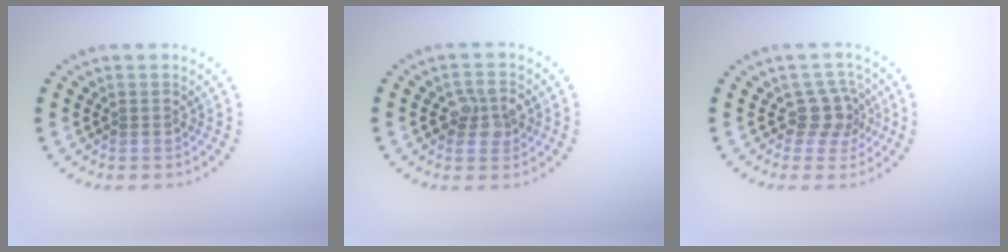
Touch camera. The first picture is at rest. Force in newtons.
{"total": 2.5, "press": 2.5, "slide": 0.2}
{"total": 2.7, "press": 2.0, "slide": 1.8}